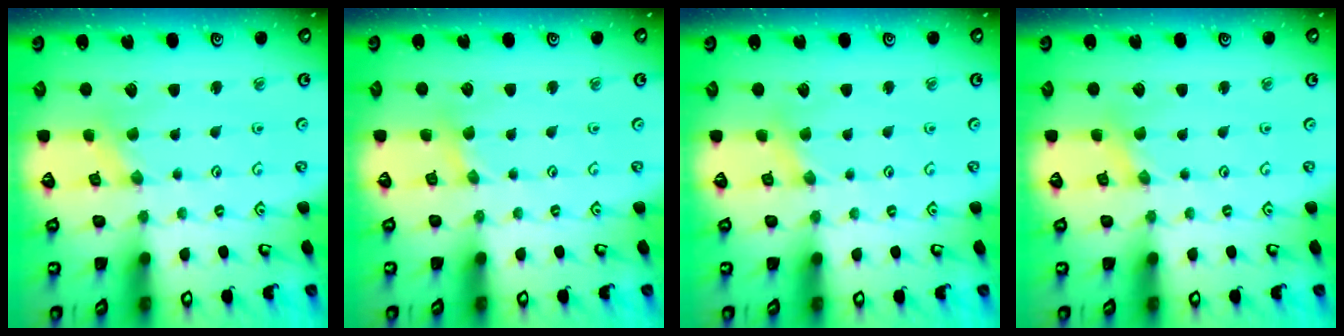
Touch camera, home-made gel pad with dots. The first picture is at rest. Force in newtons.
{"total": 2.7, "press": 2.7, "slide": 0.3}
{"total": 2.4, "press": 2.4, "slide": 0.4}
{"total": 0.7, "press": 0.7, "slide": 0.1}